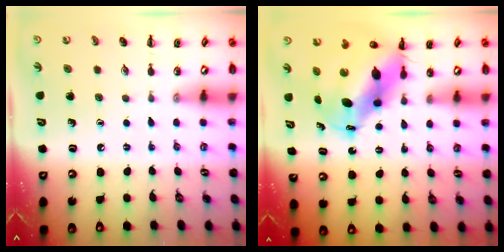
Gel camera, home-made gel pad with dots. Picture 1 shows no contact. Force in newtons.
{"total": 11.0, "press": 10.6, "slide": 3.1}